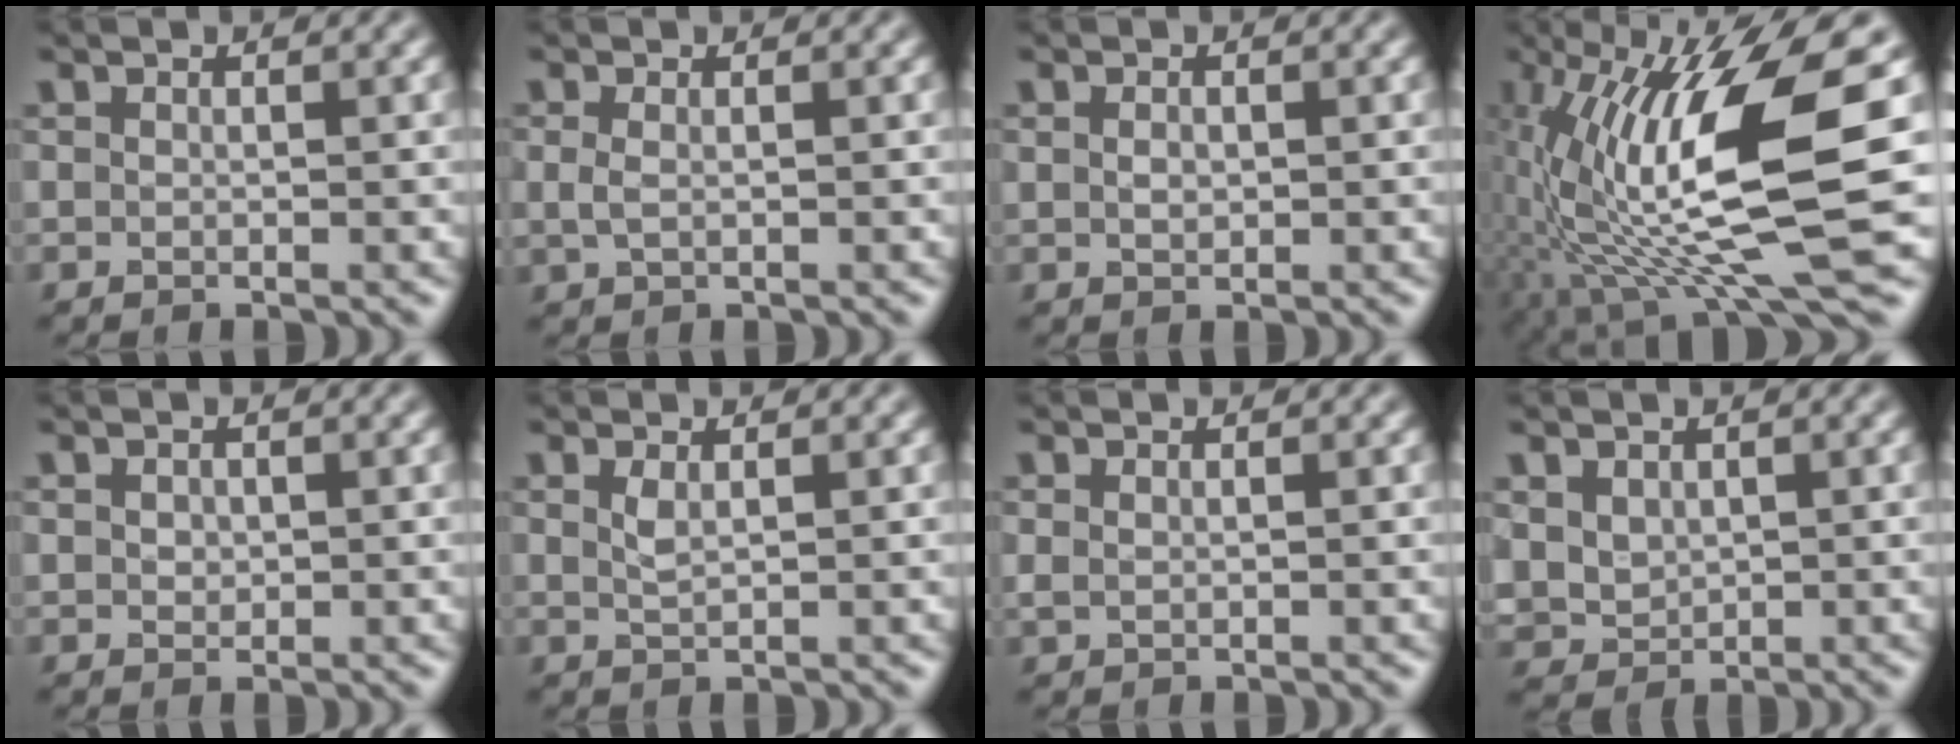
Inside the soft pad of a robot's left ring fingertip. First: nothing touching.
{"total": 1.1, "force": [0.1, 0.6, 1.0], "torque": [-0.025, -0.002, 0.003]}
{"total": 1.0, "force": [0.1, 0.7, 0.8], "torque": [-0.017, -0.001, 0.005]}
{"total": 12.9, "force": [-0.5, 2.9, 12.6], "torque": [-0.236, -0.004, -0.009]}
{"total": 1.0, "force": [0.3, 0.8, 0.4], "torque": [-0.009, -0.002, 0.008]}
{"total": 1.1, "force": [0.5, 0.3, 0.9], "torque": [-0.022, -0.001, 0.013]}
{"total": 0.7, "force": [0.3, 0.3, 0.5], "torque": [-0.014, -0.002, 0.010]}
{"total": 2.8, "force": [1.1, 2.2, 1.3], "torque": [-0.036, -0.007, 0.028]}